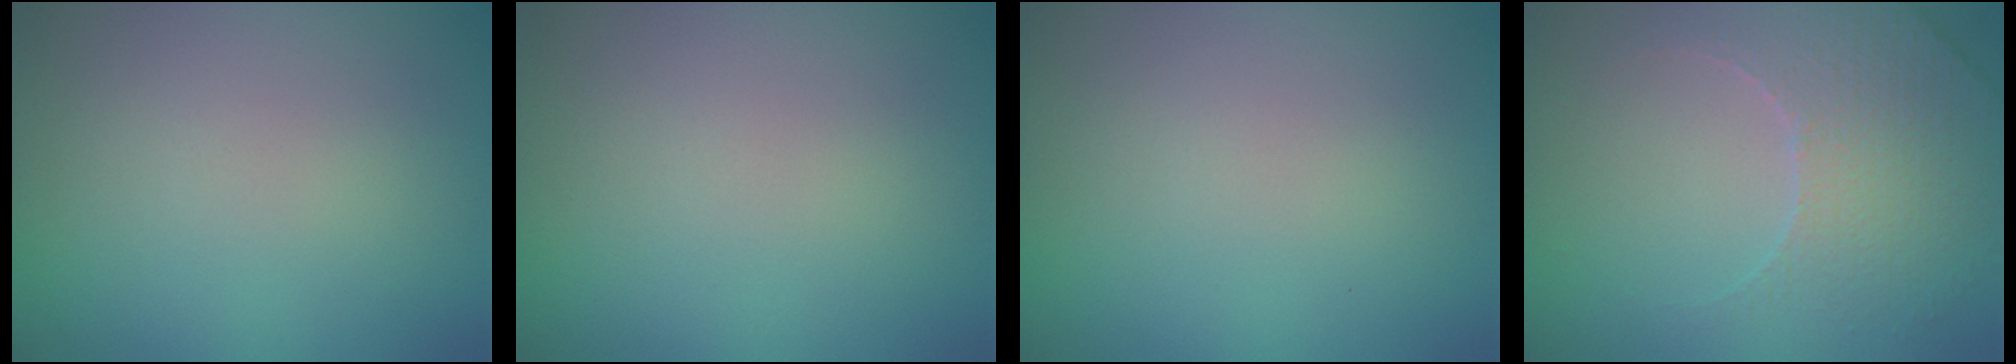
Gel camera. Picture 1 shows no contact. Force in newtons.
{"total": 0.0}
{"total": 0.0}
{"total": 3.8, "press": 3.7, "slide": 1.0}